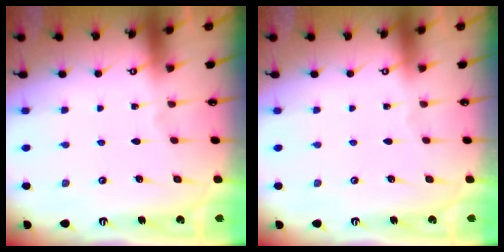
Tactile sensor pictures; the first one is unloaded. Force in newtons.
{"total": 0.0}